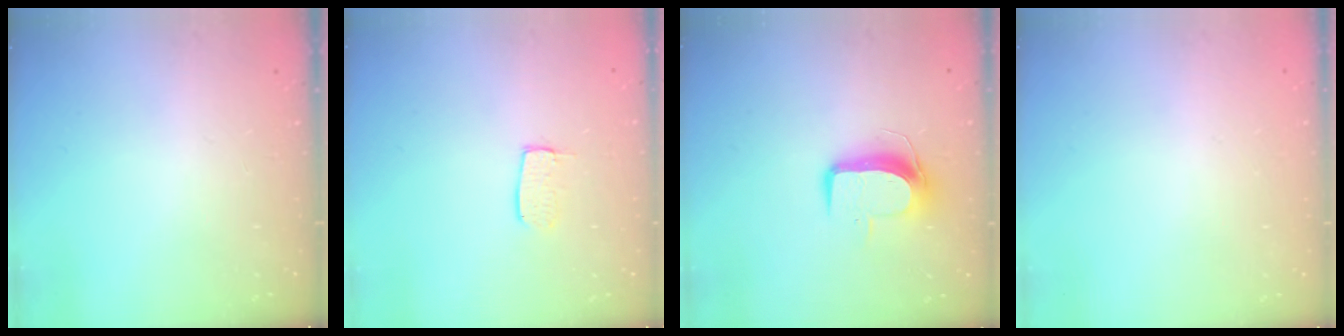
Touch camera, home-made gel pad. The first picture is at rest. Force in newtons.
{"total": 5.2, "press": 5.1, "slide": 0.5}
{"total": 9.5, "press": 9.5, "slide": 0.8}
{"total": 0.0}